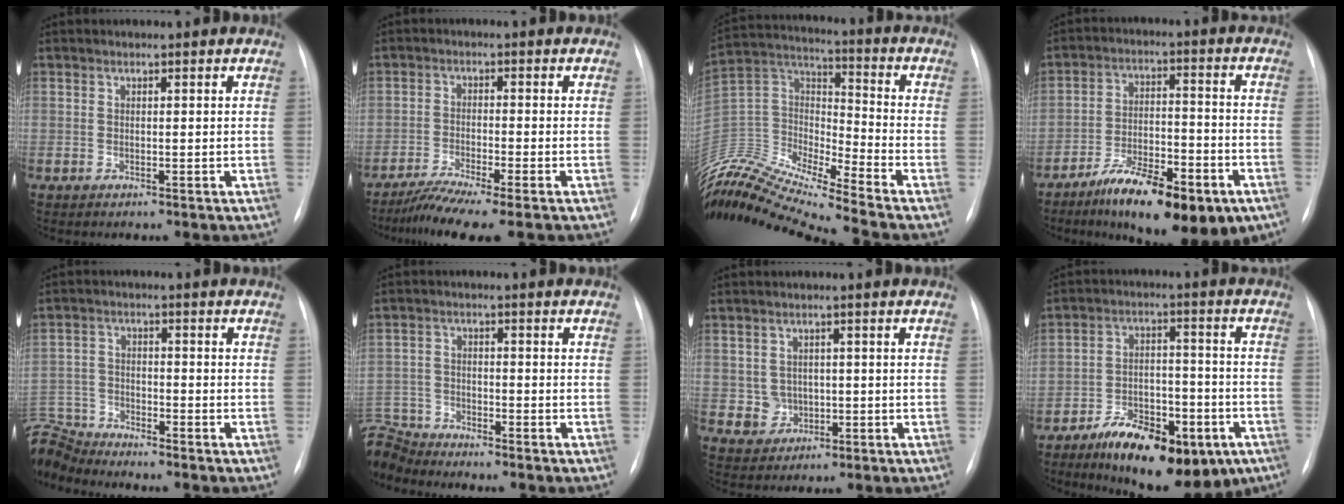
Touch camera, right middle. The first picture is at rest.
{"total": 6.2, "force": [-5.0, -0.7, 3.7], "torque": [-0.068, -0.021, -0.090]}
{"total": 20.4, "force": [-19.2, -0.6, 6.7], "torque": [-0.135, 0.033, -0.346]}
{"total": 16.4, "force": [-10.1, 5.2, 11.8], "torque": [-0.160, 0.007, -0.154]}
{"total": 9.1, "force": [-9.1, 0.8, 0.6], "torque": [-0.026, 0.012, -0.179]}
{"total": 8.1, "force": [-8.0, 1.1, 0.2], "torque": [-0.015, 0.007, -0.158]}
{"total": 3.5, "force": [-0.4, 3.4, 0.5], "torque": [-0.003, 0.011, 0.003]}
{"total": 16.7, "force": [-10.1, 7.2, 11.1], "torque": [-0.148, 0.018, -0.147]}